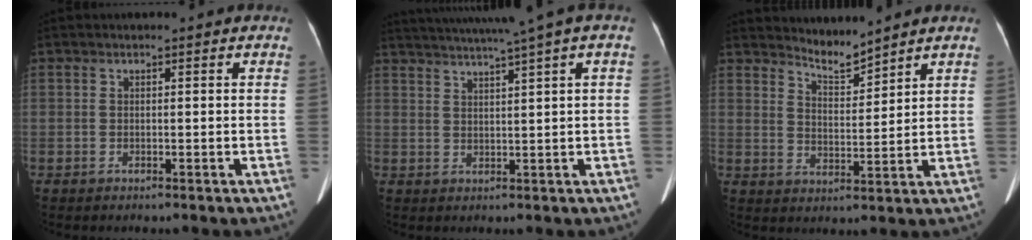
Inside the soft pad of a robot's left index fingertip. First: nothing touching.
{"total": 11.2, "force": [8.4, -1.4, 7.3], "torque": [-0.122, 0.019, 0.114]}
{"total": 4.2, "force": [4.2, -0.3, 0.4], "torque": [-0.013, -0.012, 0.081]}